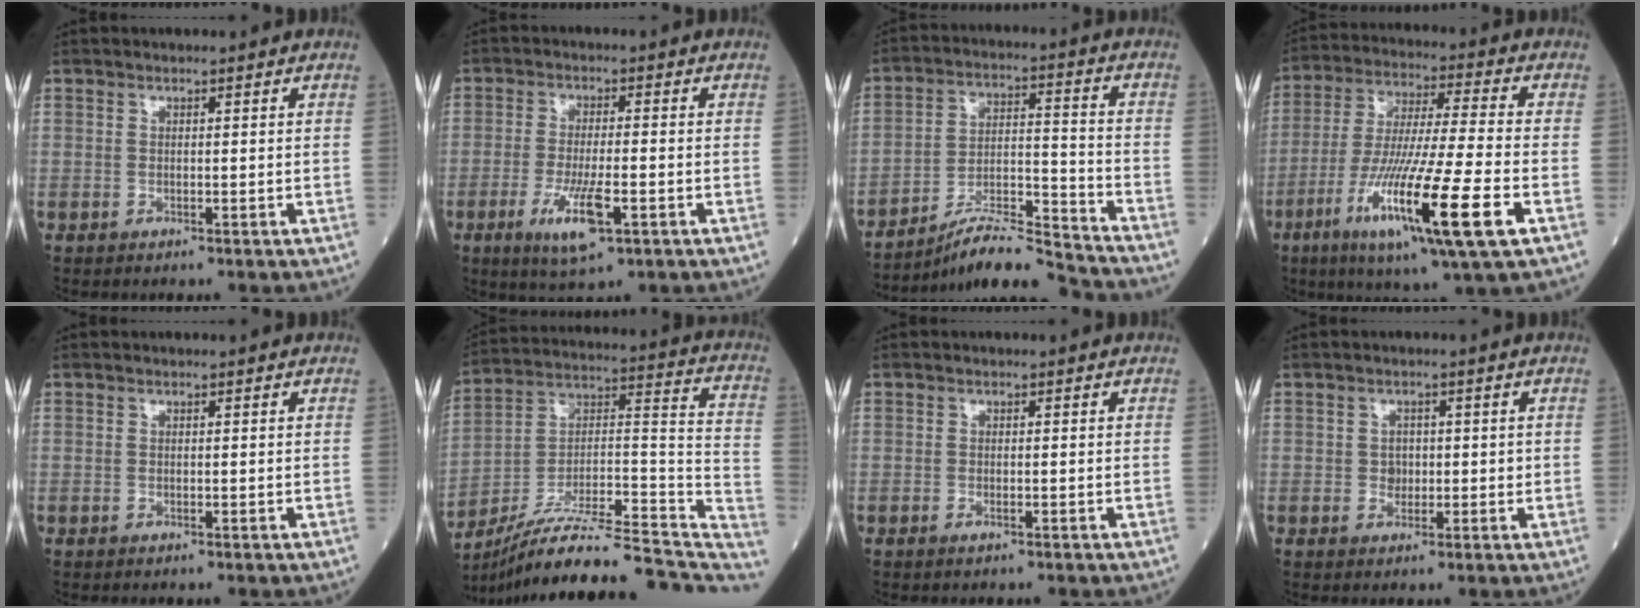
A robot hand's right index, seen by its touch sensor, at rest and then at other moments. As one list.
[{"total": 7.7, "force": [-3.0, 1.3, 6.9], "torque": [-0.133, -0.016, -0.049]}, {"total": 12.8, "force": [-12.4, -0.7, 3.1], "torque": [-0.050, 0.023, -0.218]}, {"total": 18.9, "force": [-7.5, 0.1, 17.4], "torque": [-0.328, -0.043, -0.135]}, {"total": 0.0}, {"total": 27.1, "force": [-24.1, 2.9, 12.1], "torque": [-0.137, 0.019, -0.364]}, {"total": 0.6, "force": [-0.4, 0.1, 0.5], "torque": [-0.011, -0.001, -0.006]}, {"total": 2.0, "force": [0.0, 1.7, 1.0], "torque": [-0.011, 0.003, 0.001]}]